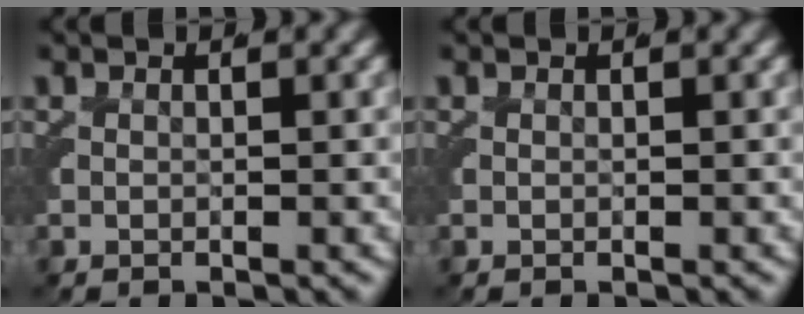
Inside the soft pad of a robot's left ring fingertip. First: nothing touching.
{"total": 0.0}